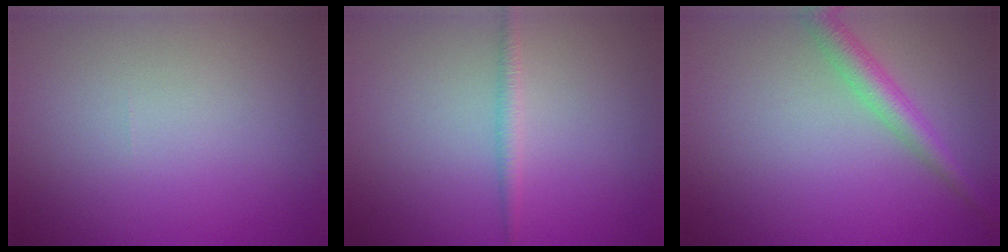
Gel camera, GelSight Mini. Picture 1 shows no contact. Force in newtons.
{"total": 1.3, "press": 1.3, "slide": 0.1}
{"total": 2.8, "press": 2.8, "slide": 0.1}